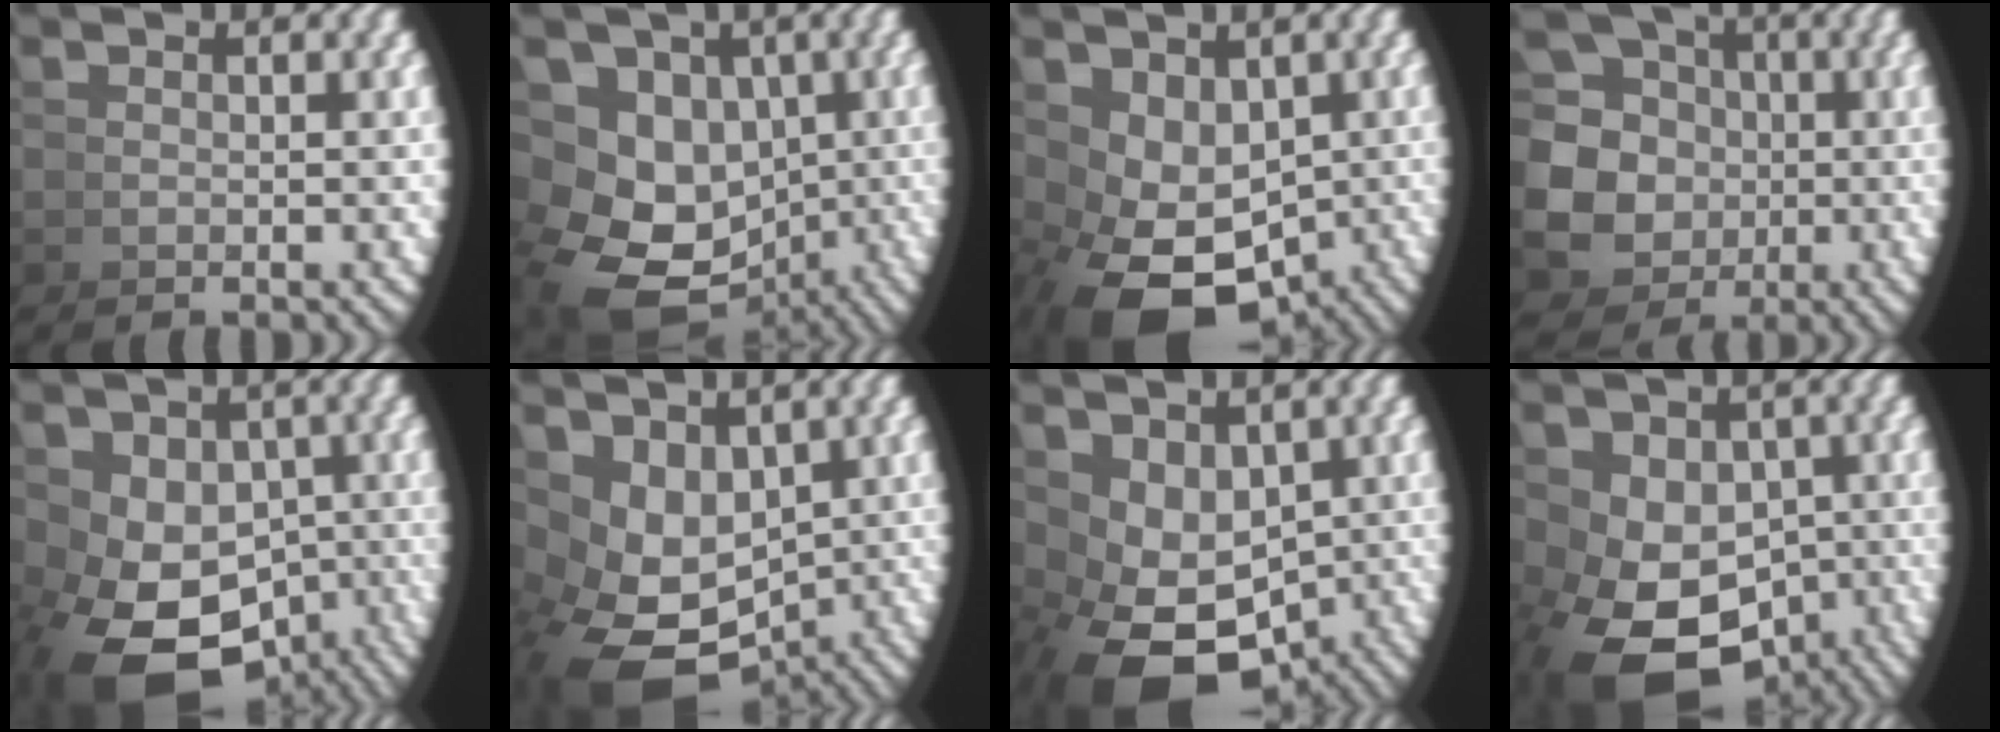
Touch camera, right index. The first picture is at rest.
{"total": 10.9, "force": [-2.5, 8.9, 5.8], "torque": [-0.136, -0.053, -0.022]}
{"total": 6.9, "force": [-2.0, 4.6, 4.7], "torque": [-0.113, -0.037, -0.005]}
{"total": 12.7, "force": [-0.8, 11.6, 5.2], "torque": [-0.116, -0.046, -0.012]}
{"total": 9.1, "force": [-3.4, 6.1, 5.9], "torque": [-0.133, -0.059, -0.020]}
{"total": 7.2, "force": [-2.0, 5.2, 4.6], "torque": [-0.115, -0.038, -0.009]}
{"total": 7.7, "force": [-2.4, 5.2, 5.1], "torque": [-0.120, -0.039, -0.011]}
{"total": 8.2, "force": [-3.0, 5.5, 5.3], "torque": [-0.119, -0.052, -0.016]}